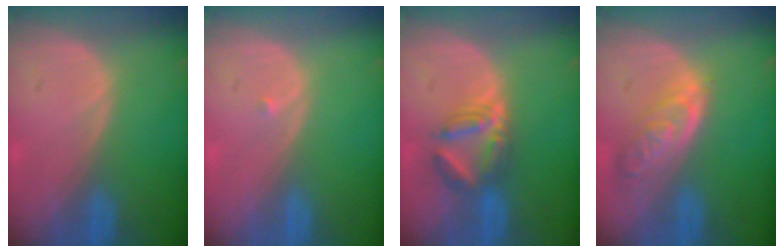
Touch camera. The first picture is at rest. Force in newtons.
{"total": 0.5, "press": 0.4, "slide": 0.3}
{"total": 5.8, "press": 5.7, "slide": 1.2}
{"total": 6.2, "press": 5.7, "slide": 2.6}